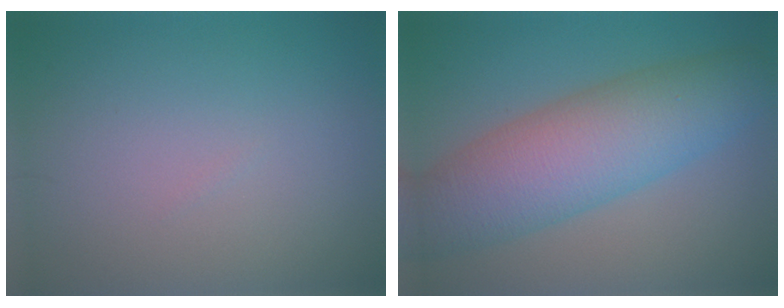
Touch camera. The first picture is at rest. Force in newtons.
{"total": 8.7, "press": 8.7, "slide": 0.2}